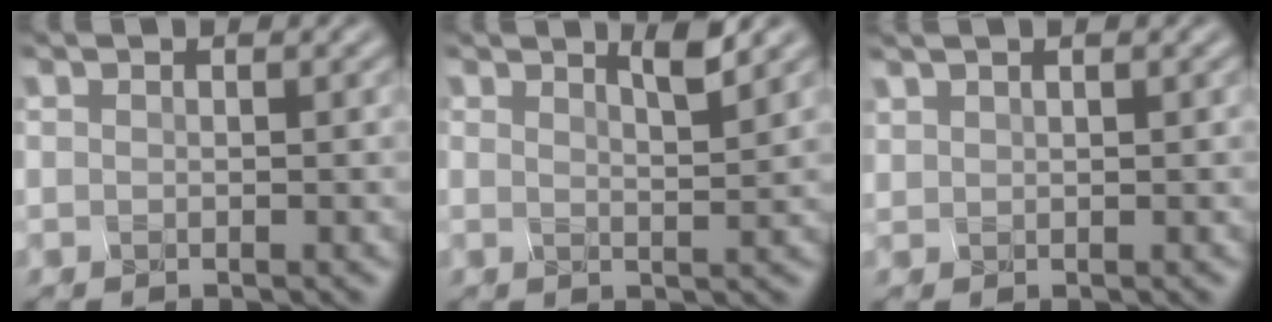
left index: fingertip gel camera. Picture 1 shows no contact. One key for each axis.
{"total": 1.9, "fx": 1.6, "fy": -0.1, "fz": 1.0, "tx": -0.012, "ty": 0.003, "tz": 0.030}
{"total": 1.9, "fx": 1.7, "fy": 0.4, "fz": 0.6, "tx": -0.002, "ty": 0.005, "tz": 0.023}